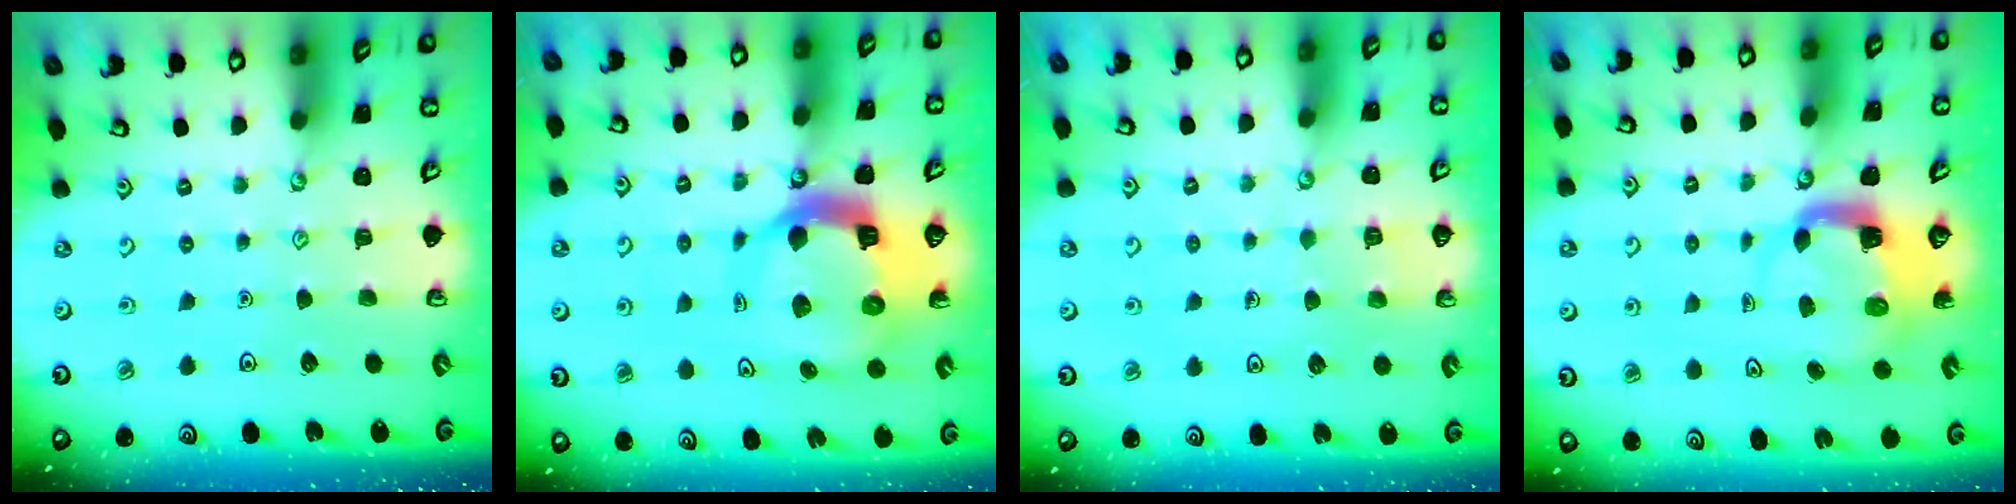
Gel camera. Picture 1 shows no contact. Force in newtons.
{"total": 14.4, "press": 14.3, "slide": 1.6}
{"total": 2.8, "press": 2.8, "slide": 0.3}
{"total": 4.5, "press": 4.5, "slide": 0.4}